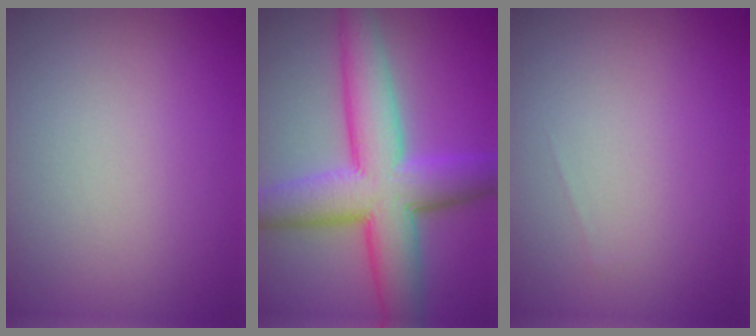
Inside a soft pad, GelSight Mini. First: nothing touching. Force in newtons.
{"total": 9.7, "press": 9.6, "slide": 0.2}
{"total": 0.0}